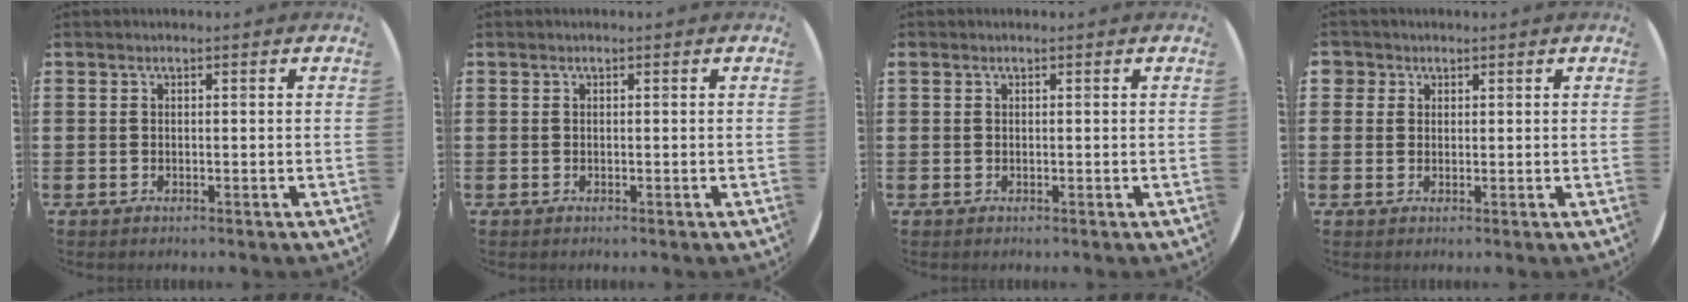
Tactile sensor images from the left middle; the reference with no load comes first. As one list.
[{"total": 0.0}, {"total": 0.0}, {"total": 1.6, "force": [1.1, 1.1, 0.0], "torque": [0.006, 0.003, 0.020]}]